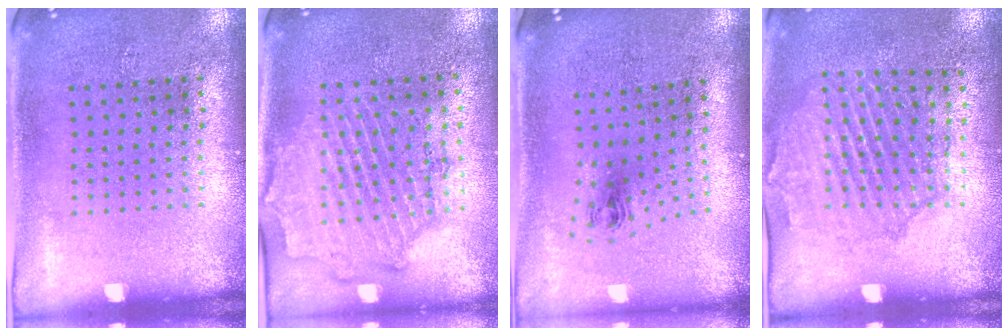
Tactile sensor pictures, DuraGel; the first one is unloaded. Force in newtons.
{"total": 1.9, "press": 1.7, "slide": 0.8}
{"total": 1.0, "press": 0.4, "slide": 0.9}
{"total": 1.5, "press": 1.5, "slide": 0.4}